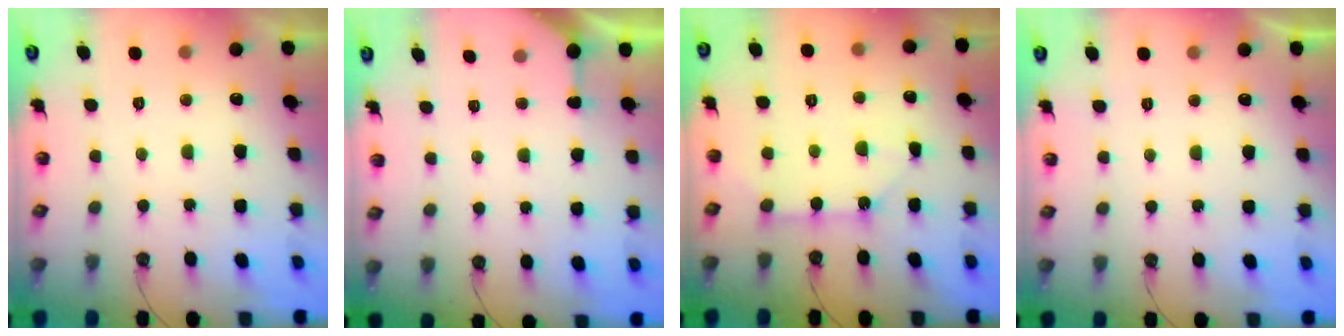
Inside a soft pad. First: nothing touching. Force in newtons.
{"total": 2.7, "press": 2.7, "slide": 0.4}
{"total": 7.3, "press": 7.3, "slide": 0.6}
{"total": 0.0}